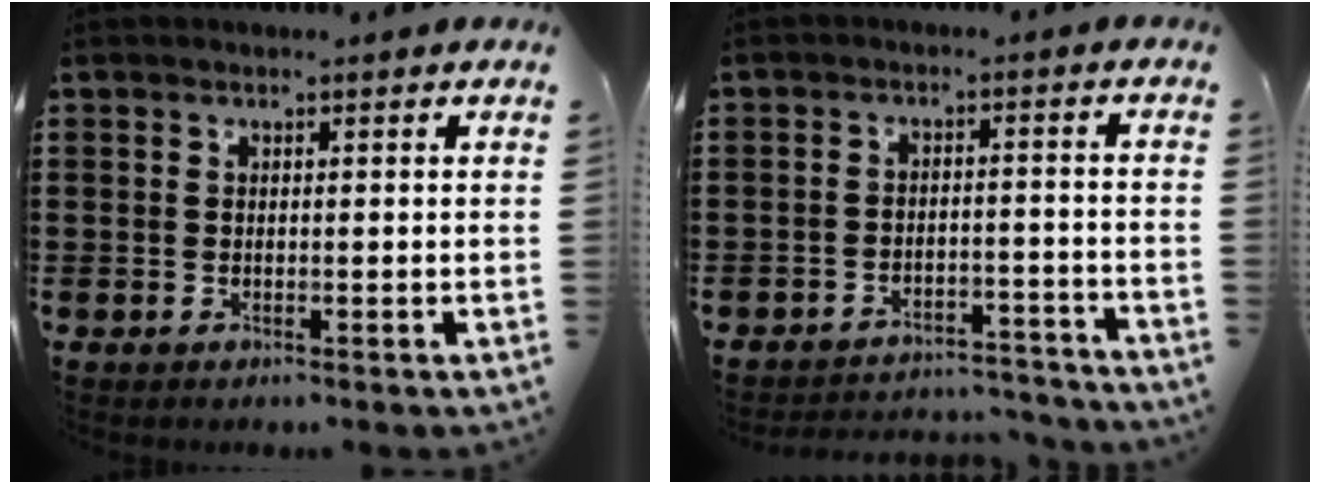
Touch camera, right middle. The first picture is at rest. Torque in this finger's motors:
{"motor_torque": [0.73, -0.83, 0.05, 0.08]}